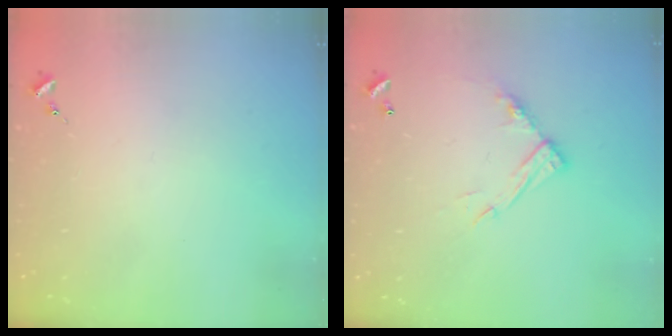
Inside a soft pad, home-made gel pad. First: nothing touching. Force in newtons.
{"total": 11.5, "press": 11.4, "slide": 0.8}